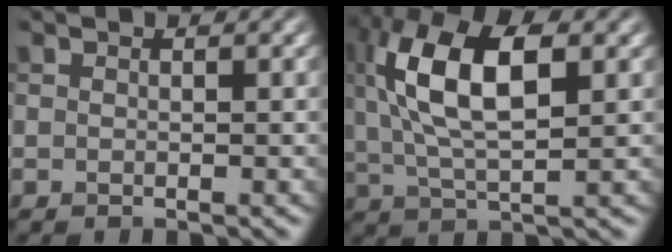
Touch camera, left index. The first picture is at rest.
{"total": 10.6, "force": [2.8, 4.4, 9.2], "torque": [-0.183, 0.018, 0.046]}